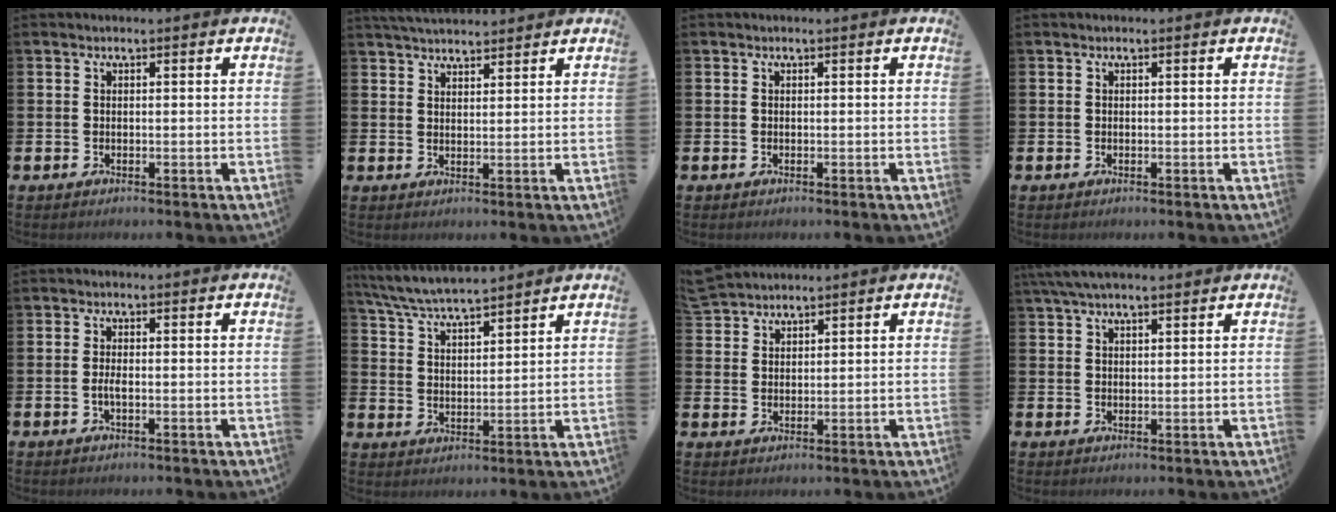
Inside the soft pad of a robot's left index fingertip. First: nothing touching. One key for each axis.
{"total": 3.6, "fx": 3.5, "fy": 0.5, "fz": 0.4, "tx": -0.010, "ty": -0.016, "tz": 0.064}
{"total": 0.0}
{"total": 0.0}
{"total": 1.3, "fx": -0.4, "fy": 0.4, "fz": 1.2, "tx": -0.023, "ty": 0.000, "tz": -0.008}
{"total": 6.1, "fx": 5.9, "fy": 0.3, "fz": 1.3, "tx": -0.049, "ty": -0.030, "tz": 0.106}
{"total": 3.7, "fx": 3.6, "fy": 0.7, "fz": 0.0, "tx": -0.003, "ty": -0.016, "tz": 0.068}
{"total": 4.3, "fx": 3.5, "fy": 1.1, "fz": 2.2, "tx": -0.043, "ty": -0.007, "tz": 0.064}